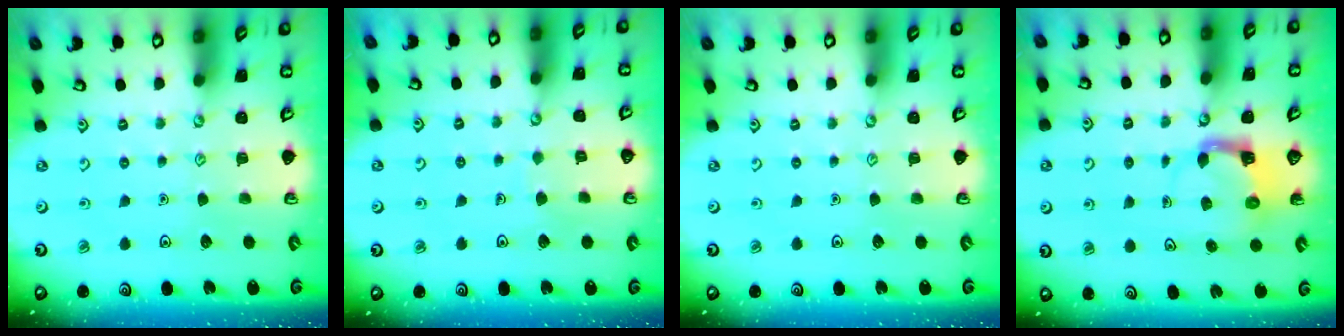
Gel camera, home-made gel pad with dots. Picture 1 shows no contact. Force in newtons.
{"total": 2.7, "press": 2.7, "slide": 0.1}
{"total": 0.0}
{"total": 4.0, "press": 3.9, "slide": 0.7}